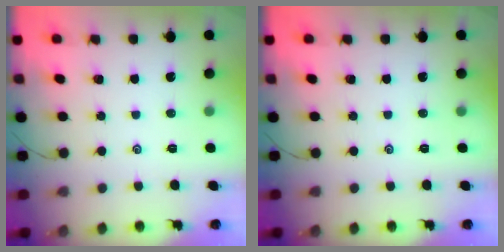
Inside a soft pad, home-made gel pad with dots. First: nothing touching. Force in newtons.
{"total": 0.0}